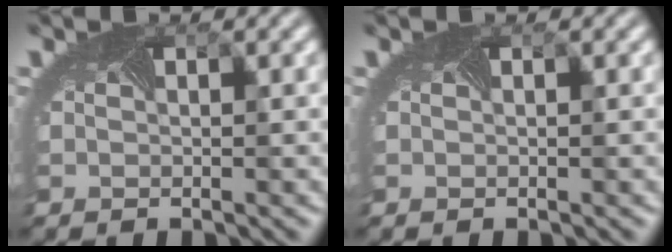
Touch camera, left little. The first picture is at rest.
{"total": 0.0}